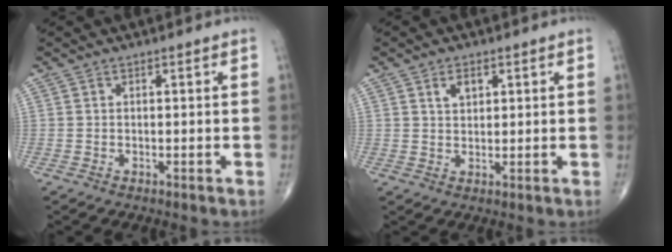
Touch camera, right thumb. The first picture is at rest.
{"total": 3.1, "force": [1.5, 1.9, 2.0], "torque": [-0.026, -0.006, 0.026]}